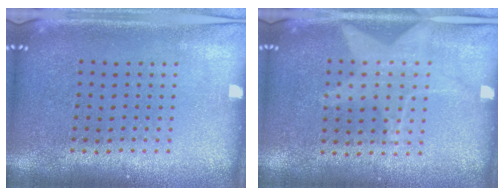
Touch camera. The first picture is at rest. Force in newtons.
{"total": 1.1, "press": 0.9, "slide": 0.6}